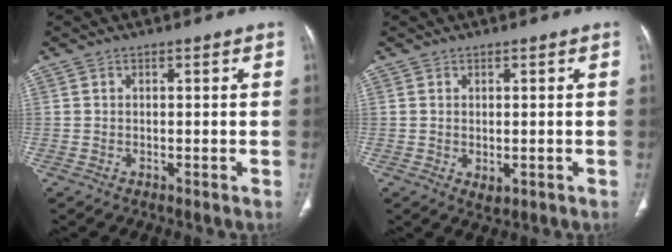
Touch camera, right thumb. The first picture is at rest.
{"total": 1.8, "force": [-0.3, 1.3, 1.3], "torque": [-0.018, -0.003, 0.002]}